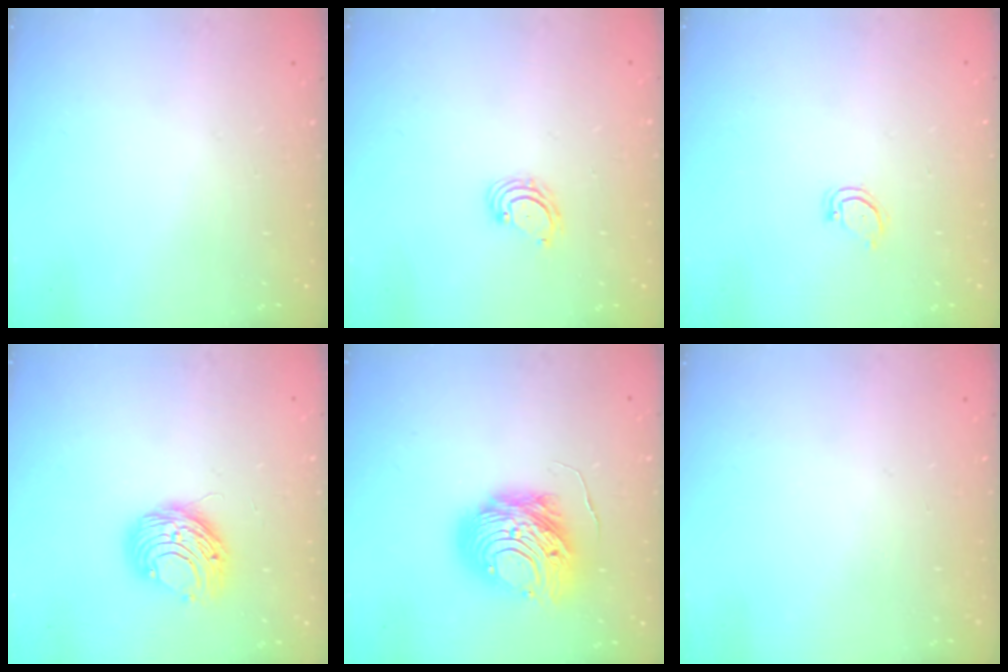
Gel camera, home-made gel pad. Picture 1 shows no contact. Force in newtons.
{"total": 3.3, "press": 3.3, "slide": 0.4}
{"total": 3.2, "press": 3.2, "slide": 0.2}
{"total": 8.8, "press": 8.8, "slide": 0.3}
{"total": 15.5, "press": 15.4, "slide": 1.3}
{"total": 0.0}